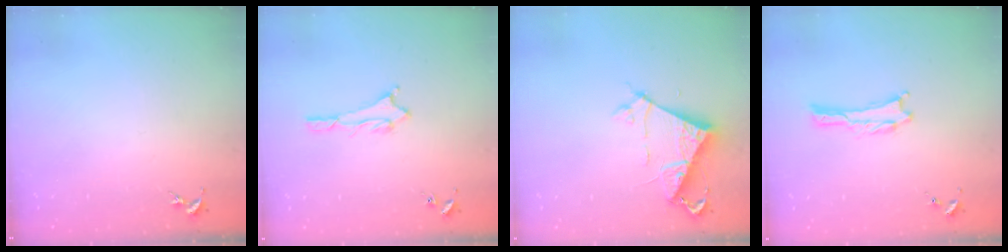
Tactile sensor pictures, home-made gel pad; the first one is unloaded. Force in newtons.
{"total": 1.5, "press": 1.5, "slide": 0.1}
{"total": 6.6, "press": 6.5, "slide": 0.7}
{"total": 0.6, "press": 0.6, "slide": 0.1}